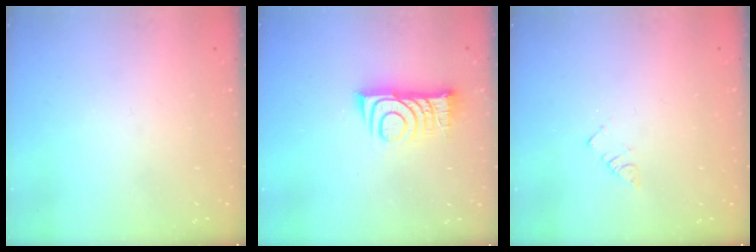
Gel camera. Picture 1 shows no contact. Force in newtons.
{"total": 10.8, "press": 10.8, "slide": 0.9}
{"total": 2.3, "press": 2.3, "slide": 0.4}